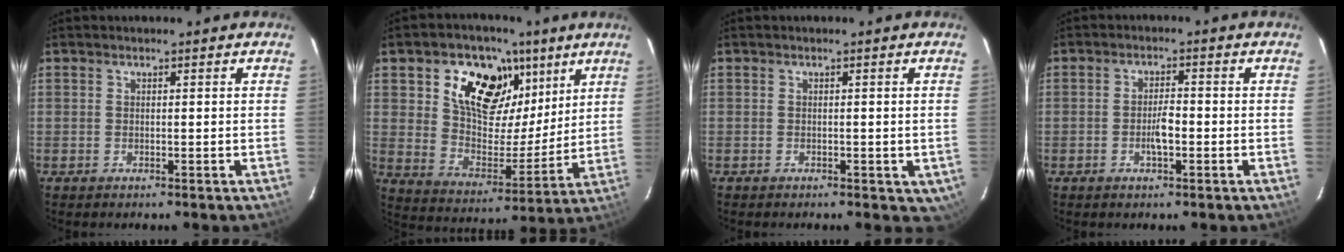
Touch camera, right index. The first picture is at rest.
{"total": 17.5, "force": [8.8, 11.9, 9.2], "torque": [-0.175, 0.018, 0.162]}
{"total": 3.0, "force": [-1.1, 2.3, 1.7], "torque": [-0.010, 0.006, -0.003]}
{"total": 3.4, "force": [-1.1, 1.0, 3.0], "torque": [-0.055, 0.001, -0.018]}